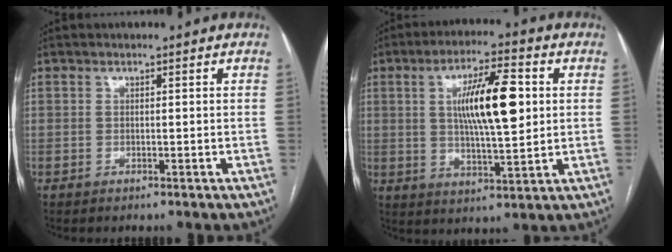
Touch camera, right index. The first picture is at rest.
{"total": 12.2, "force": [2.3, 2.6, 11.7], "torque": [-0.206, 0.008, 0.040]}